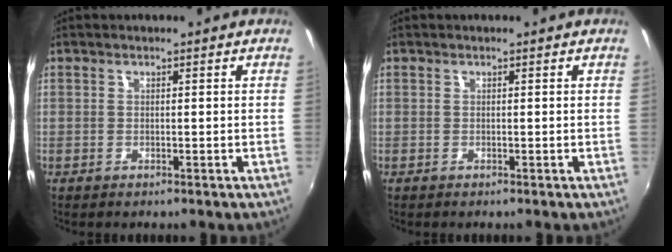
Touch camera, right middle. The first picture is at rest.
{"total": 0.0}